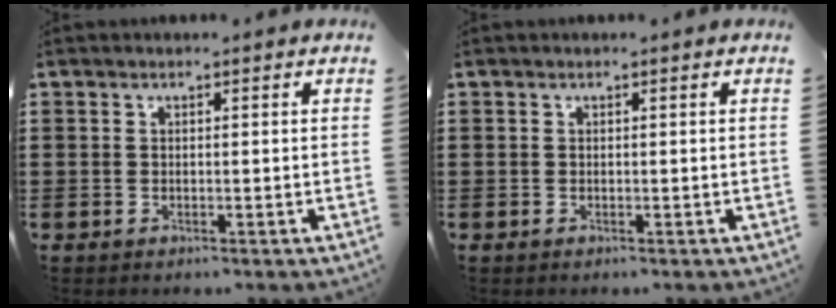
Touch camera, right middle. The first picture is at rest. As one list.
[{"total": 0.0}]